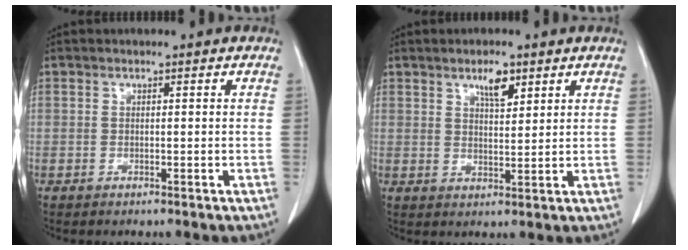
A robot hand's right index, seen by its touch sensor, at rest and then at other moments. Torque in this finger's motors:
{"motor_torque": [0.11, 0.13, 0.07, 0.02]}